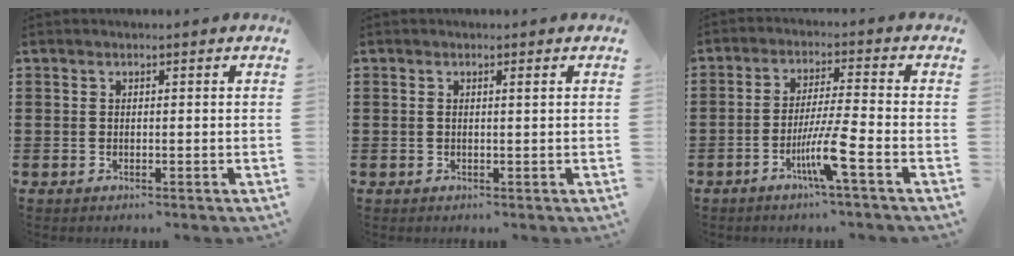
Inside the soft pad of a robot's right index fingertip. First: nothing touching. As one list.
[{"total": 0.7, "force": [0.2, 0.0, 0.7], "torque": [-0.013, -0.001, 0.004]}, {"total": 7.3, "force": [-3.6, -0.3, 6.4], "torque": [-0.126, -0.014, -0.068]}]